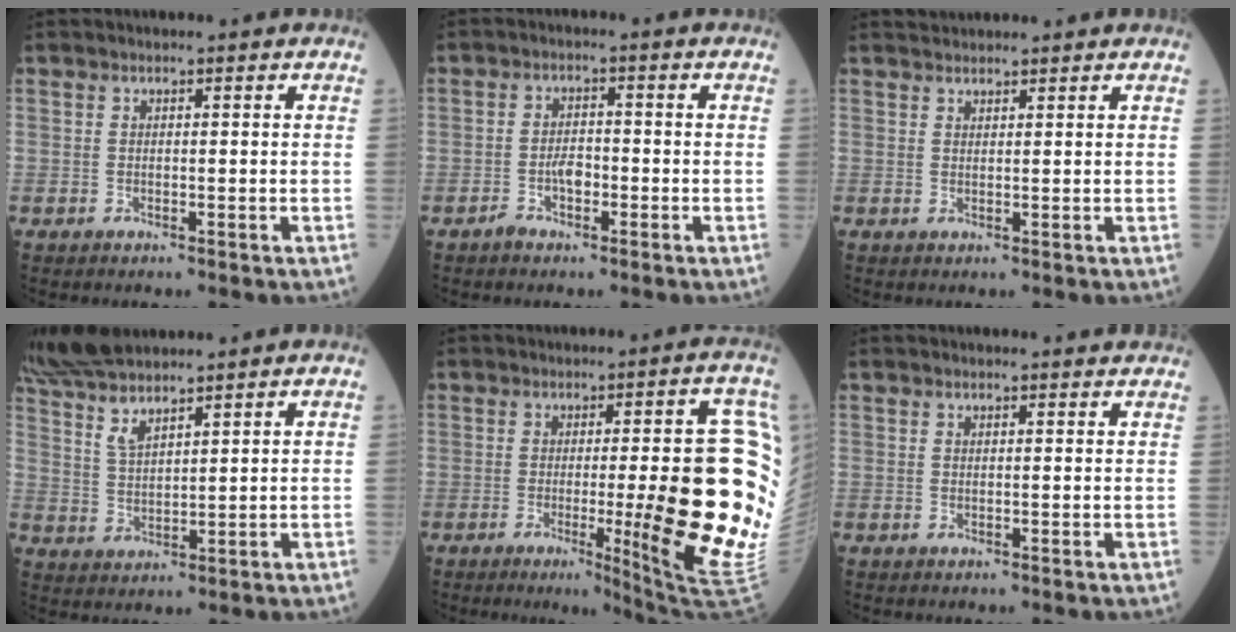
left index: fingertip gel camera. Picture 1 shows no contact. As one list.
[{"total": 3.1, "force": [-1.7, 1.5, 2.1], "torque": [-0.042, 0.005, -0.032]}, {"total": 2.1, "force": [2.1, 0.1, 0.1], "torque": [-0.005, 0.028, 0.042]}, {"total": 10.0, "force": [8.7, 1.6, 4.8], "torque": [-0.102, 0.011, 0.172]}, {"total": 21.0, "force": [-1.6, 1.7, 20.9], "torque": [-0.161, 0.000, -0.004]}, {"total": 2.3, "force": [2.3, 0.1, 0.2], "torque": [-0.006, 0.002, 0.017]}]